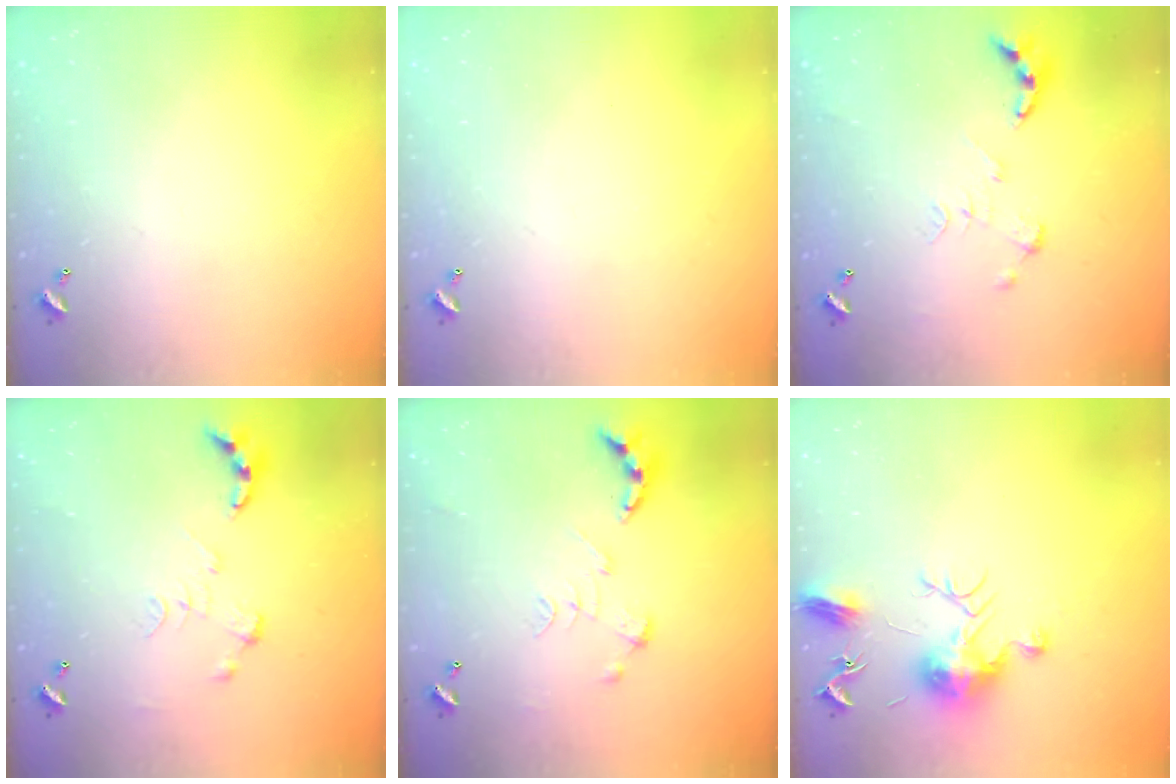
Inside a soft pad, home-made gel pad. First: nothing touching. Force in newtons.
{"total": 0.0}
{"total": 0.0}
{"total": 0.0}
{"total": 0.8, "press": 0.8, "slide": 0.3}
{"total": 12.0, "press": 12.0, "slide": 0.5}